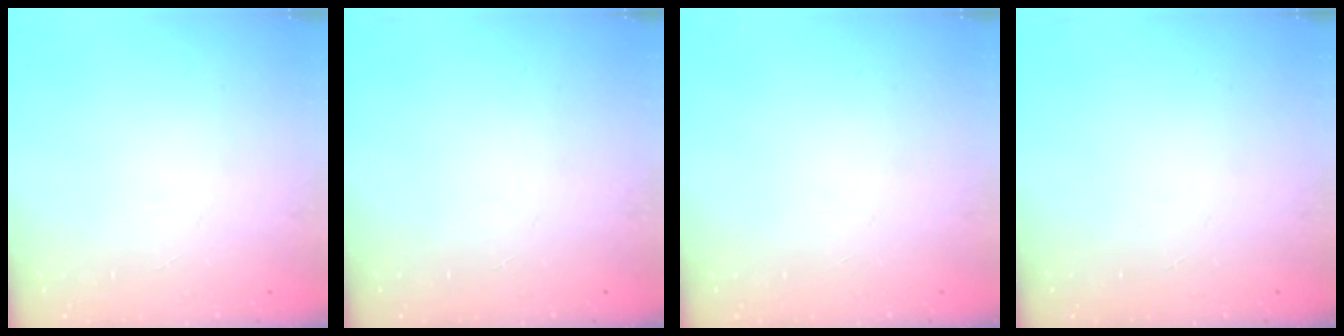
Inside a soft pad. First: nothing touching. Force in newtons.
{"total": 0.0}
{"total": 0.0}
{"total": 0.0}